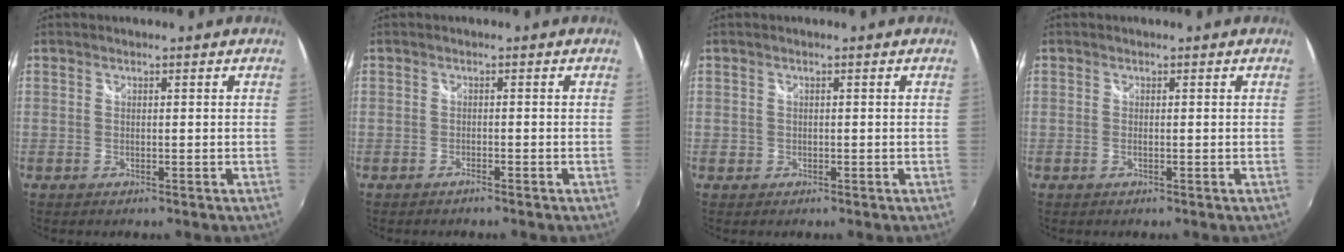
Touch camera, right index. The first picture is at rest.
{"total": 0.9, "force": [-0.9, 0.1, 0.4], "torque": [-0.008, -0.001, -0.017]}
{"total": 1.2, "force": [-0.4, 1.1, 0.3], "torque": [-0.005, -0.002, -0.006]}
{"total": 0.7, "force": [-0.2, 0.0, 0.6], "torque": [-0.012, 0.000, -0.006]}